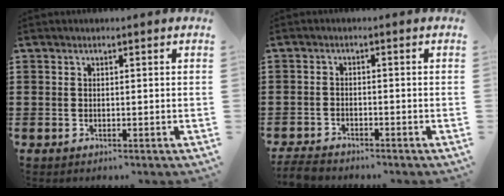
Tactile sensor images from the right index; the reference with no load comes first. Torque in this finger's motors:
{"motor_torque": [1.27, 0.86, 0.12, 0.04]}